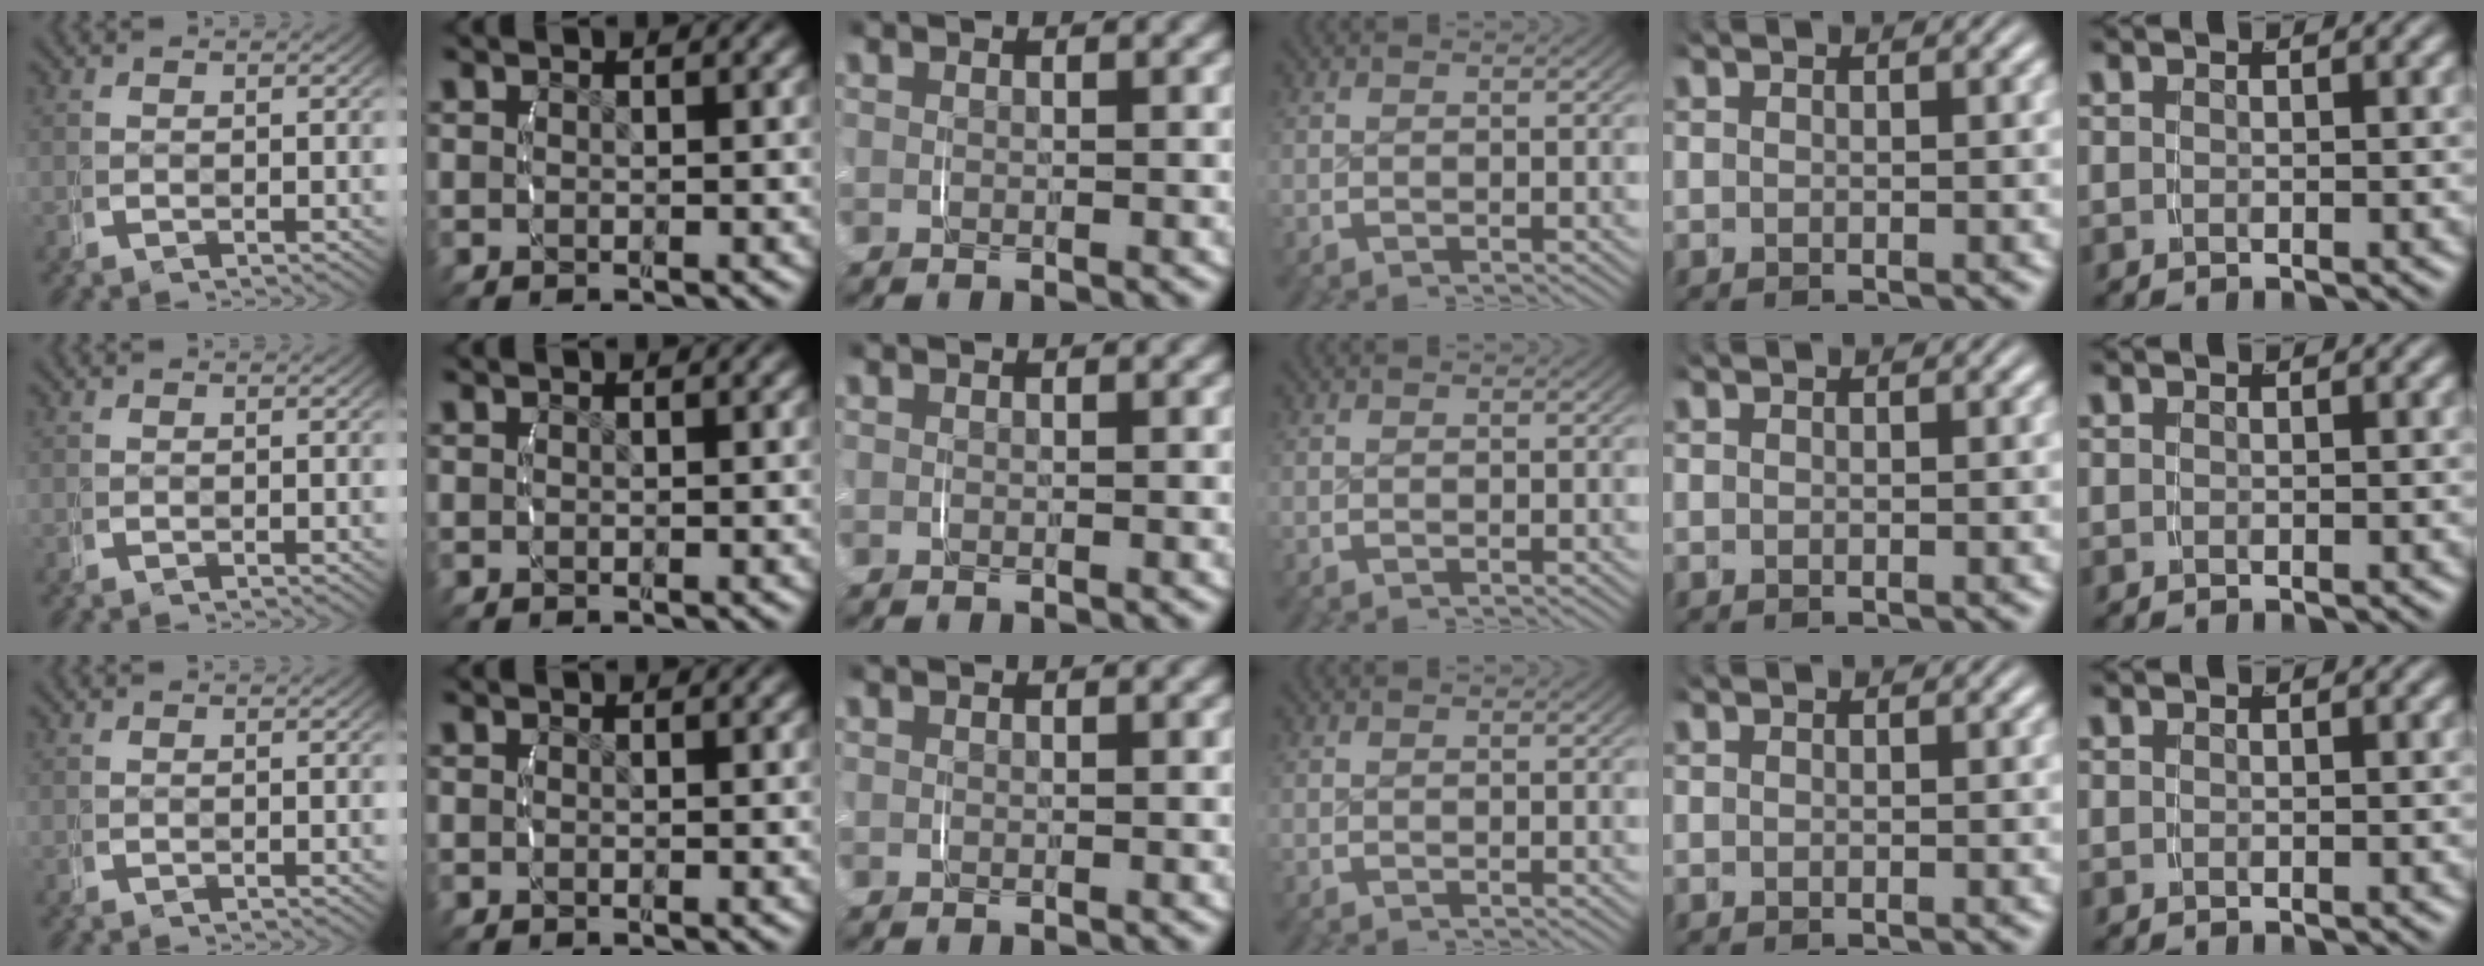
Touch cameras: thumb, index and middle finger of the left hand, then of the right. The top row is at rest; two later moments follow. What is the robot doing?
{"motion": "grasp_and_lifting", "object": "router"}